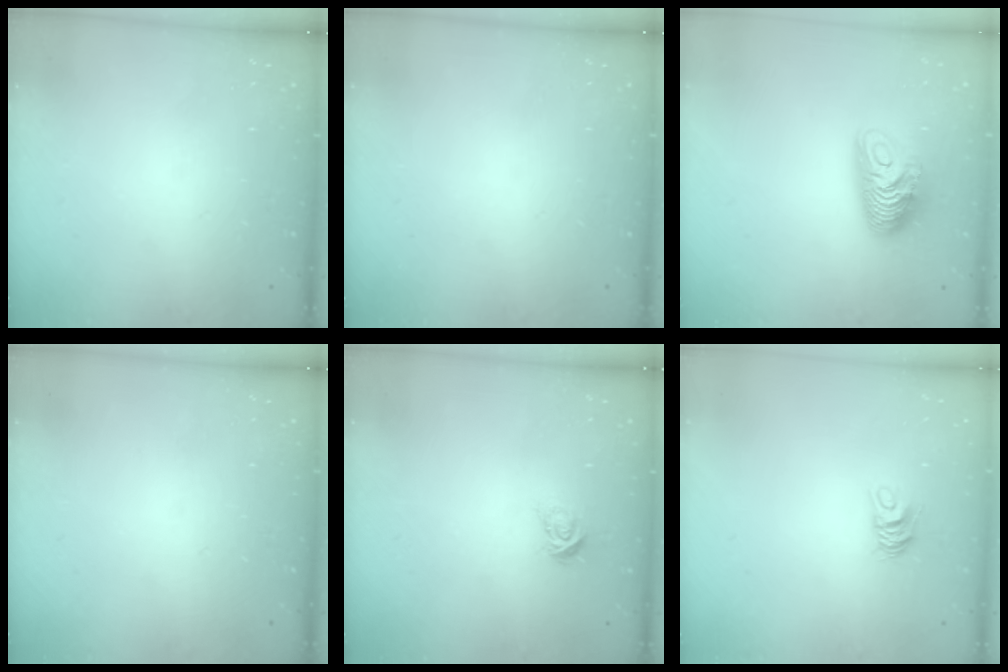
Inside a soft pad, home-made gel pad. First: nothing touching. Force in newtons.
{"total": 0.0}
{"total": 10.3, "press": 10.3, "slide": 0.5}
{"total": 0.0}
{"total": 3.6, "press": 3.6, "slide": 0.4}
{"total": 6.2, "press": 6.2, "slide": 0.1}